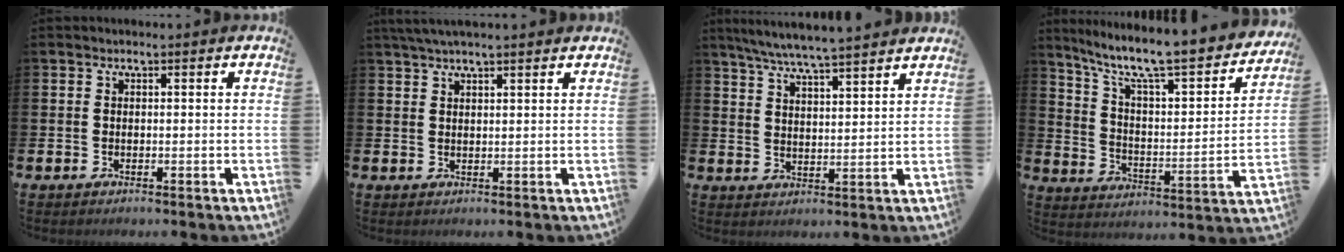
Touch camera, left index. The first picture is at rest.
{"total": 2.6, "force": [2.3, 0.1, 1.2], "torque": [-0.025, -0.002, 0.042]}
{"total": 6.1, "force": [5.8, -0.3, 1.8], "torque": [-0.055, -0.033, 0.103]}
{"total": 9.4, "force": [8.0, 1.5, 4.6], "torque": [-0.109, -0.068, 0.128]}